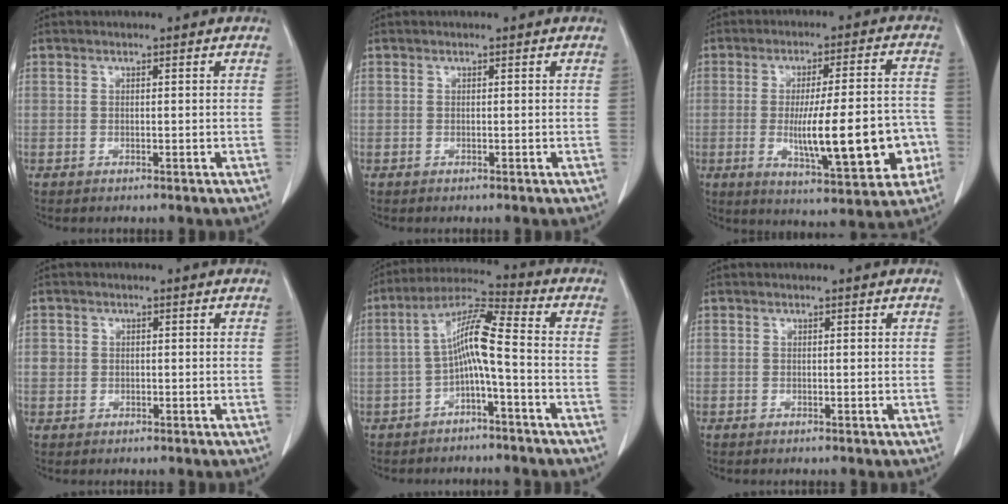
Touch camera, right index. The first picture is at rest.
{"total": 0.0}
{"total": 16.4, "force": [-3.4, 3.2, 15.8], "torque": [-0.235, 0.007, -0.035]}
{"total": 1.8, "force": [0.1, 1.7, 0.5], "torque": [-0.003, 0.010, 0.007]}
{"total": 8.0, "force": [-1.6, 0.5, 7.9], "torque": [-0.144, 0.031, -0.031]}
{"total": 0.0}